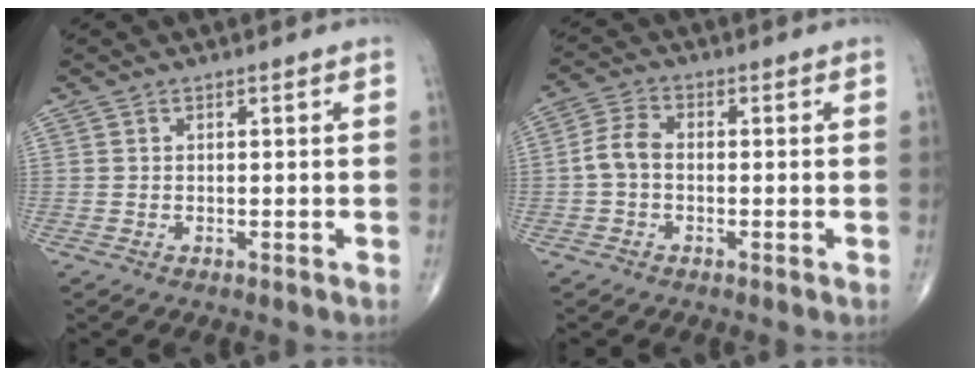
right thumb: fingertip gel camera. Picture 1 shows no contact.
{"total": 4.5, "force": [-0.7, 2.9, 3.4], "torque": [-0.068, 0.015, -0.022]}